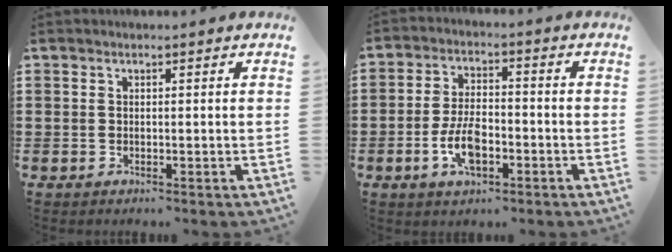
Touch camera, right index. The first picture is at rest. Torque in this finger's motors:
{"motor_torque": [1.13, 1.01, 0.97, 0.16]}